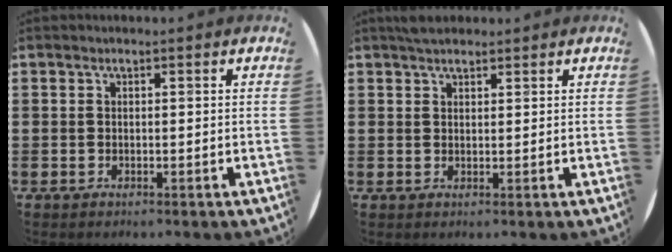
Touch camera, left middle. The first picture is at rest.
{"total": 1.9, "force": [1.7, 0.6, 0.5], "torque": [-0.004, 0.001, 0.031]}